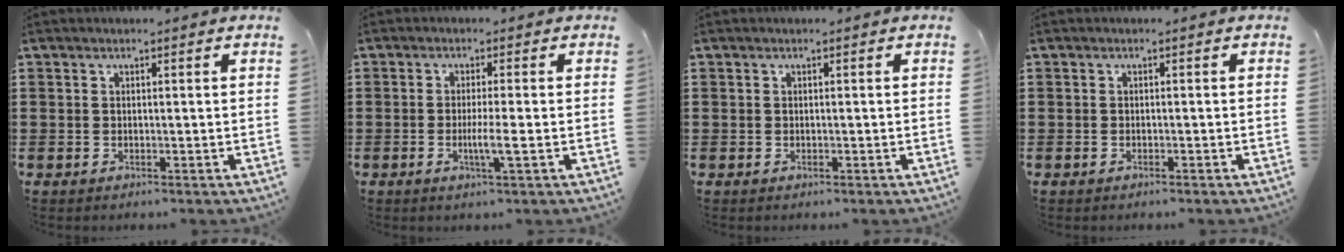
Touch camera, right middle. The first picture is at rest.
{"total": 3.6, "force": [-1.1, 0.0, 3.4], "torque": [-0.061, -0.007, -0.020]}
{"total": 0.0}
{"total": 0.5, "force": [-0.4, 0.2, 0.3], "torque": [-0.008, -0.002, -0.008]}